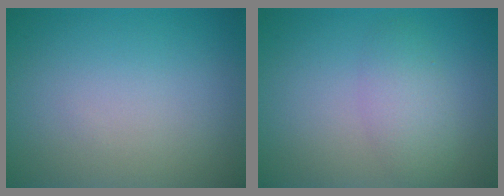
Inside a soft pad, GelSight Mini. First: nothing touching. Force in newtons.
{"total": 2.7, "press": 2.7, "slide": 0.0}